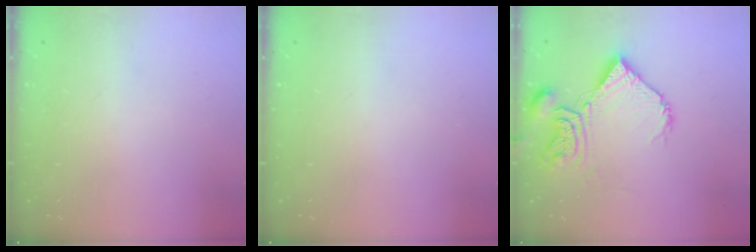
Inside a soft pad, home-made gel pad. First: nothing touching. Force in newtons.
{"total": 0.0}
{"total": 12.2, "press": 12.1, "slide": 1.5}